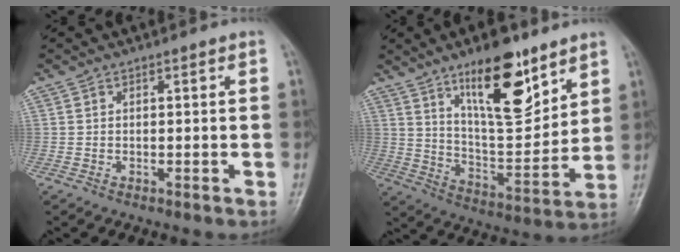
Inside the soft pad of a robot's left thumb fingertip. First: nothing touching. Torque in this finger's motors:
{"motor_torque": [2.37, 0.87, 1.70, -1.06, 0.12]}